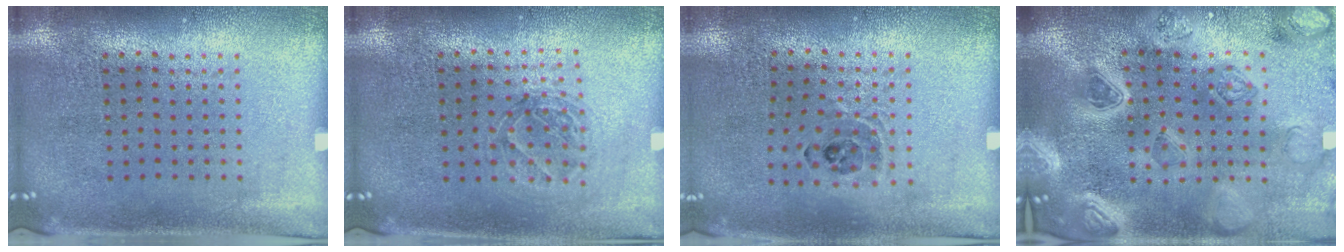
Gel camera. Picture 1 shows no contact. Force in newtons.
{"total": 1.2, "press": 1.0, "slide": 0.5}
{"total": 0.9, "press": 0.9, "slide": 0.1}
{"total": 4.2, "press": 3.7, "slide": 1.9}